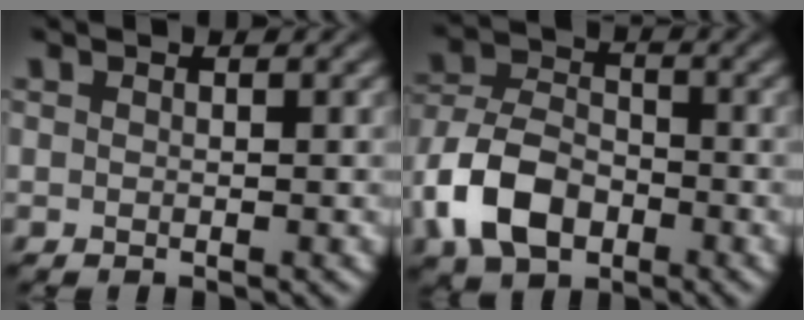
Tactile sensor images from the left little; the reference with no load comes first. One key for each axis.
{"total": 7.7, "fx": -3.2, "fy": 5.1, "fz": 4.8, "tx": -0.101, "ty": 0.001, "tz": -0.075}